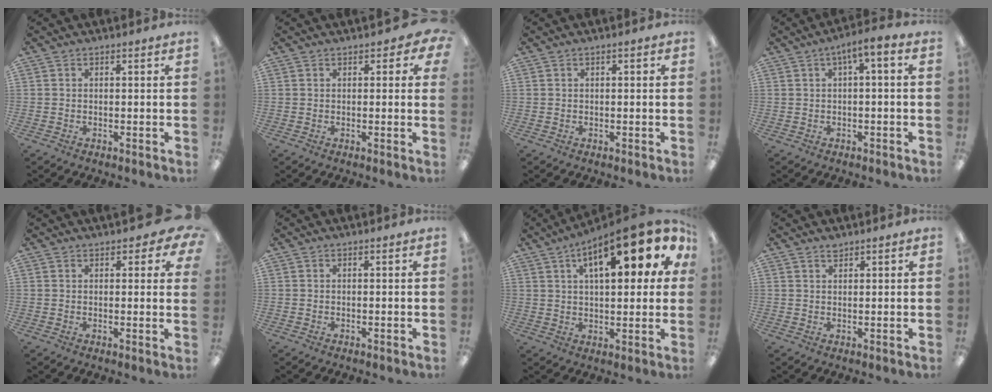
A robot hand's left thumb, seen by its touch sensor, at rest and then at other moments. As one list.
[{"total": 2.5, "force": [1.2, 1.2, 1.8], "torque": [-0.020, -0.003, 0.018]}, {"total": 0.7, "force": [0.1, 0.2, 0.7], "torque": [-0.013, 0.002, 0.001]}, {"total": 3.9, "force": [0.3, 0.8, 3.8], "torque": [-0.072, 0.009, 0.002]}, {"total": 3.6, "force": [2.1, 1.5, 2.6], "torque": [-0.029, -0.005, 0.034]}, {"total": 0.0}, {"total": 18.3, "force": [8.3, 7.2, 14.6], "torque": [-0.210, -0.025, 0.128]}, {"total": 1.4, "force": [1.3, 0.3, 0.3], "torque": [-0.009, -0.001, 0.025]}]